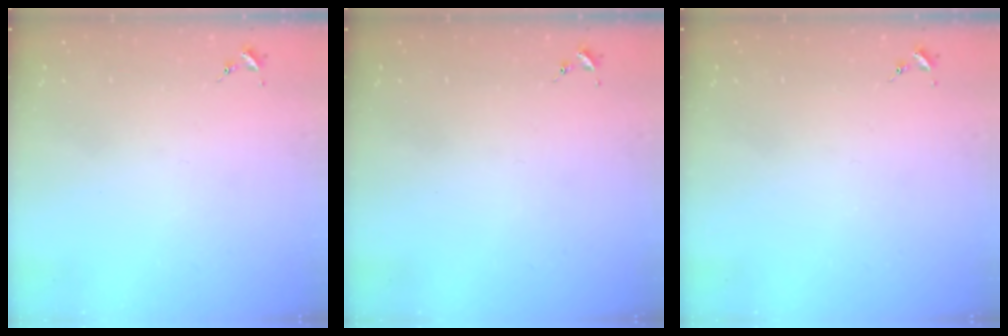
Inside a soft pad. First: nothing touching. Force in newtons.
{"total": 0.0}
{"total": 0.0}